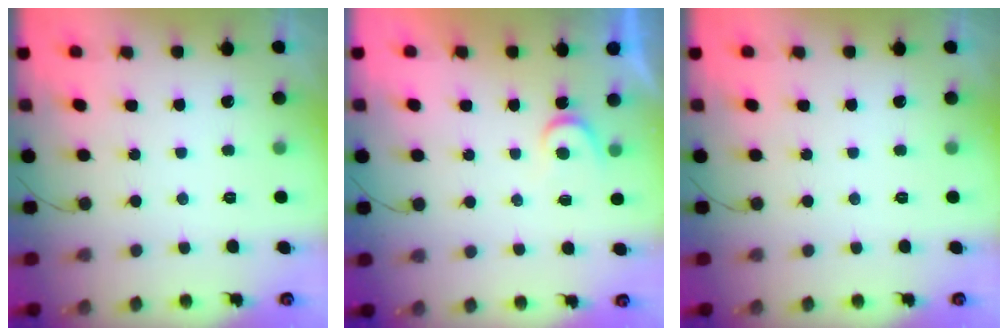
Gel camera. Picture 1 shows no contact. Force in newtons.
{"total": 3.4, "press": 3.4, "slide": 0.4}
{"total": 0.0}